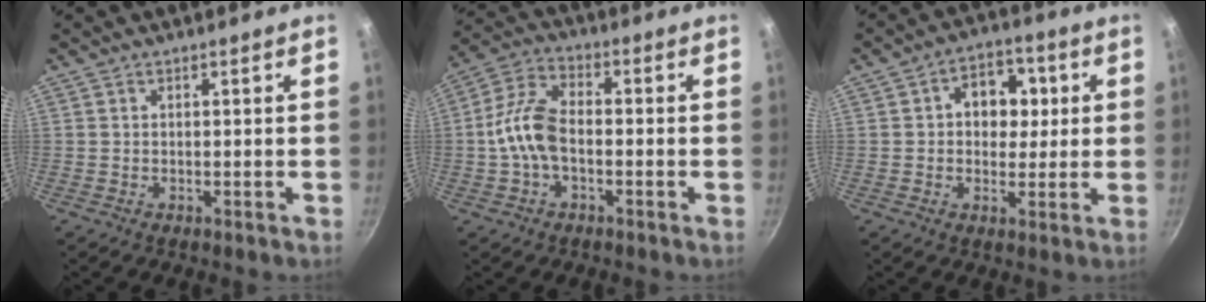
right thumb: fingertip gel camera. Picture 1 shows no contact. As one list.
[{"total": 9.7, "force": [-1.6, 5.7, 7.7], "torque": [-0.143, 0.038, -0.043]}, {"total": 9.3, "force": [1.6, 7.1, 5.7], "torque": [-0.034, 0.008, 0.013]}]